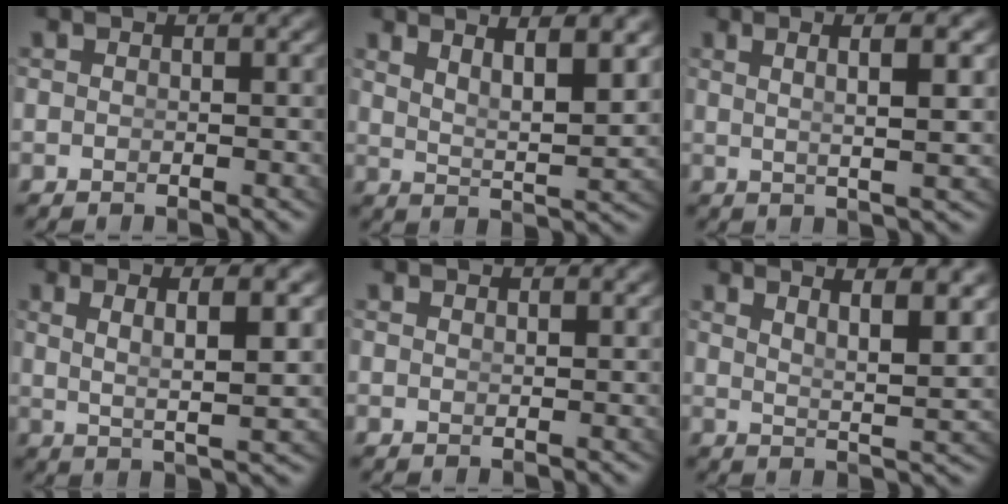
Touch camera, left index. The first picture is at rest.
{"total": 6.0, "force": [3.3, 1.7, 4.7], "torque": [-0.065, -0.005, 0.057]}
{"total": 4.0, "force": [1.7, -0.2, 3.6], "torque": [-0.050, 0.002, 0.037]}
{"total": 4.8, "force": [1.8, 0.7, 4.5], "torque": [-0.068, -0.003, 0.040]}
{"total": 0.8, "force": [0.6, -0.6, 0.0], "torque": [0.007, -0.007, 0.016]}
{"total": 6.0, "force": [3.6, 1.1, 4.6], "torque": [-0.060, -0.003, 0.061]}